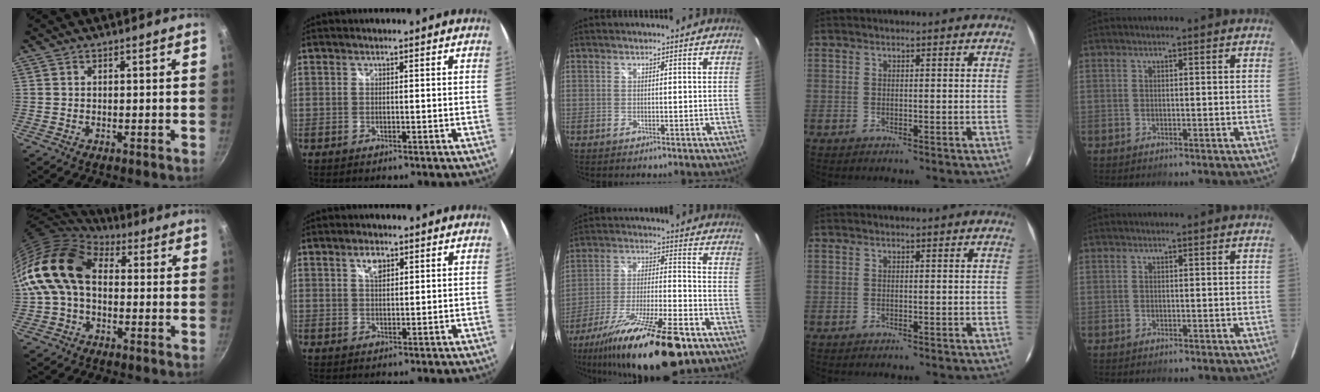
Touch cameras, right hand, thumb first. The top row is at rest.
{"thumb": {"total": 16.4, "force": [1.1, 11.5, 11.6], "torque": [-0.201, 0.032, 0.005]}, "index": {"total": 3.1, "force": [1.6, 1.6, 2.1], "torque": [-0.035, 0.004, 0.027]}, "middle": {"total": 23.1, "force": [-16.0, 4.4, 16.1], "torque": [-0.295, -0.045, -0.264]}}